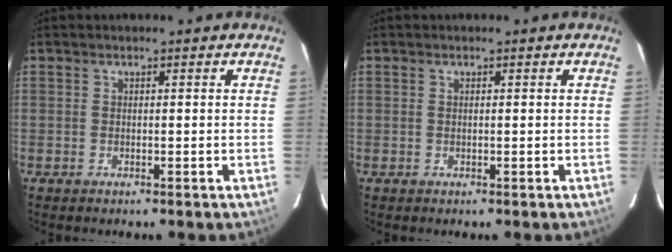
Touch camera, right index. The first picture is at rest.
{"total": 0.0}